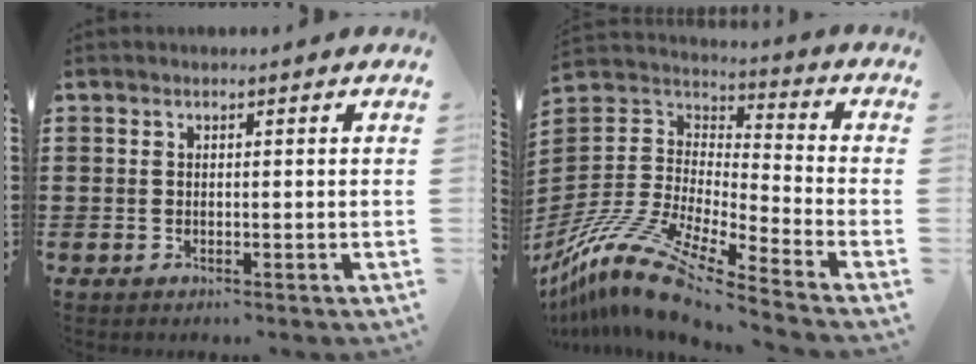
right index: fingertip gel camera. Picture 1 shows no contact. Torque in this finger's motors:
{"motor_torque": [-0.31, 1.12, 0.26, 0.10]}